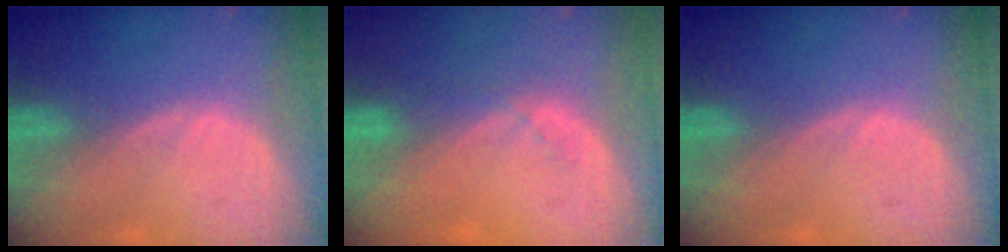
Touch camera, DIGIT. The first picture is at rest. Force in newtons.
{"total": 2.1, "press": 1.9, "slide": 0.9}
{"total": 0.0}